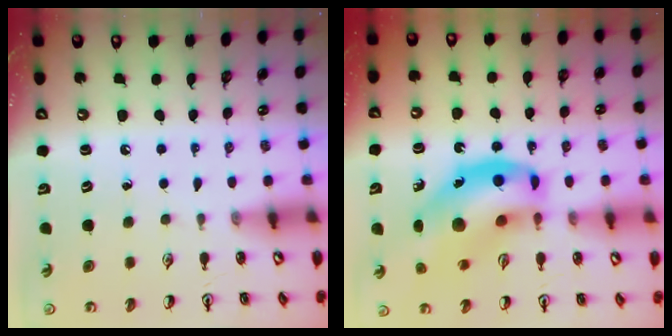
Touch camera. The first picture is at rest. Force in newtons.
{"total": 19.0, "press": 18.6, "slide": 3.6}